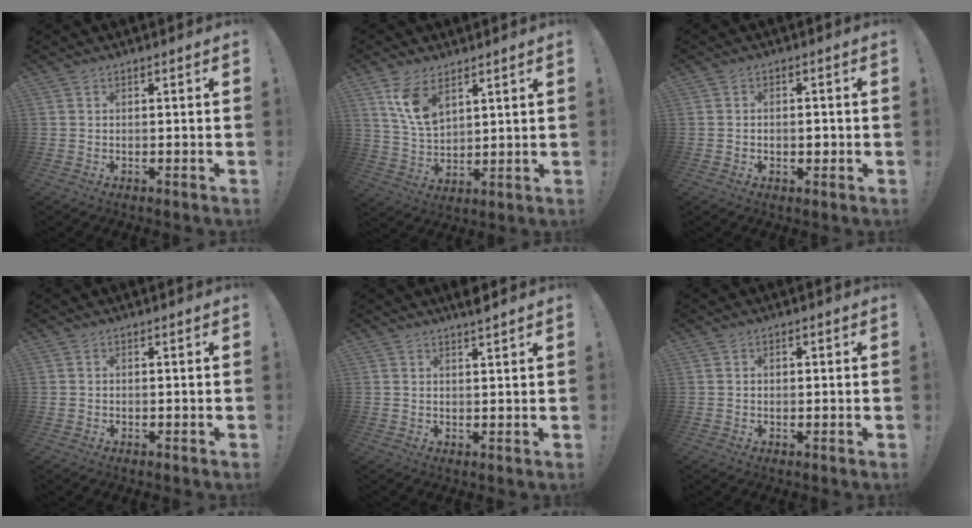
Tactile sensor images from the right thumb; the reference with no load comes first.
{"total": 9.9, "force": [6.0, 5.1, 6.1], "torque": [-0.122, -0.024, 0.114]}
{"total": 2.3, "force": [-0.7, 1.7, 1.4], "torque": [-0.011, 0.000, -0.015]}
{"total": 0.6, "force": [-0.2, 0.6, 0.2], "torque": [-0.006, 0.003, -0.002]}
{"total": 2.7, "force": [2.3, -0.1, 1.4], "torque": [-0.021, -0.017, 0.039]}
{"total": 0.9, "force": [-0.2, 0.7, 0.5], "torque": [-0.007, 0.003, -0.004]}